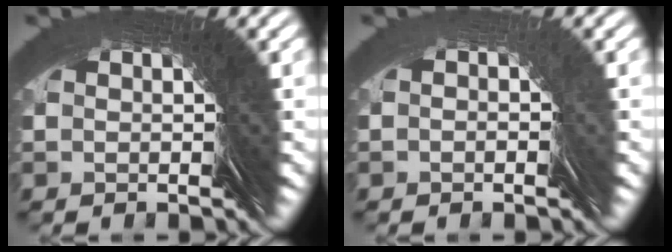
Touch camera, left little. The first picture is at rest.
{"total": 1.5, "force": [0.1, 1.4, -0.4], "torque": [0.001, 0.005, -0.006]}